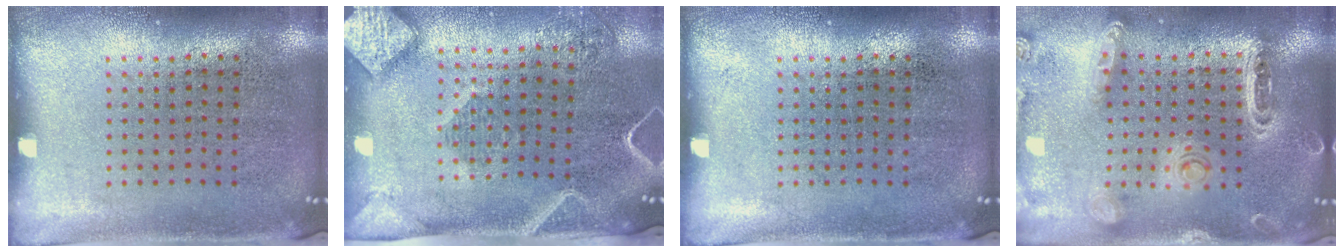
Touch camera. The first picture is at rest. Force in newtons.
{"total": 2.5, "press": 1.9, "slide": 1.5}
{"total": 0.0}
{"total": 1.4, "press": 1.4, "slide": 0.1}